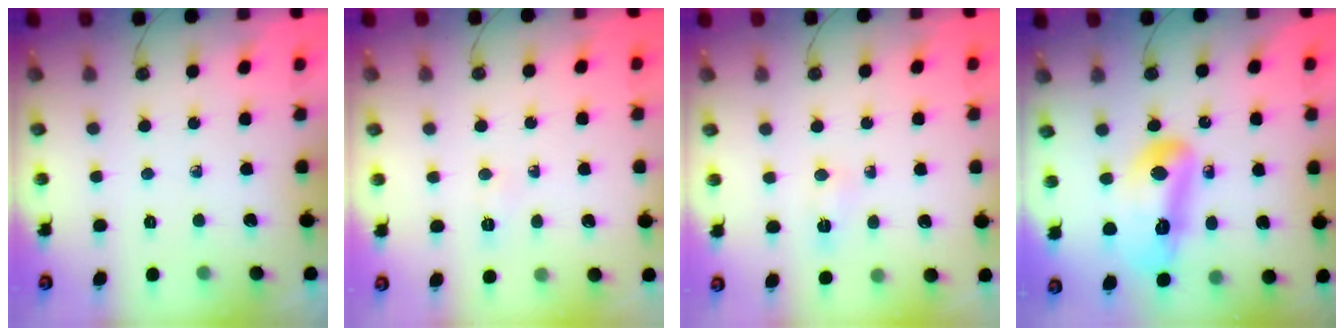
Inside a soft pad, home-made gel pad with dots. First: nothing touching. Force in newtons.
{"total": 4.9, "press": 3.1, "slide": 3.8}
{"total": 2.8, "press": 2.8, "slide": 0.2}
{"total": 13.3, "press": 13.2, "slide": 1.6}